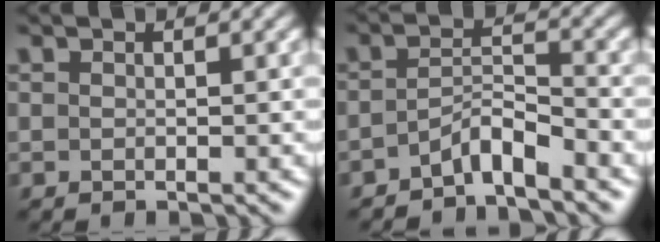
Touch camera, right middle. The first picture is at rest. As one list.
[{"total": 2.8, "force": [-2.2, 0.5, 1.7], "torque": [-0.029, 0.010, -0.046]}]